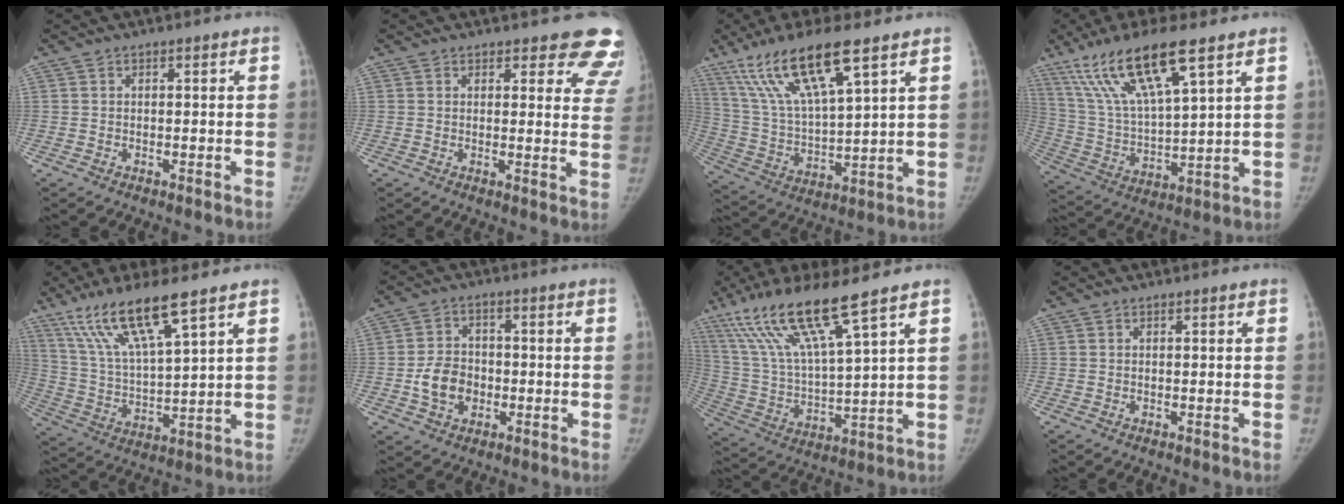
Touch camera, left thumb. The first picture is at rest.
{"total": 10.5, "force": [9.1, 4.0, 3.5], "torque": [0.020, -0.052, 0.071]}
{"total": 17.4, "force": [10.5, 3.8, 13.4], "torque": [-0.261, -0.034, 0.212]}
{"total": 17.7, "force": [10.6, 3.8, 13.7], "torque": [-0.269, -0.033, 0.212]}
{"total": 15.0, "force": [9.7, 2.3, 11.2], "torque": [-0.221, -0.038, 0.199]}
{"total": 7.8, "force": [-1.7, 6.1, 4.5], "torque": [-0.059, 0.015, -0.030]}
{"total": 17.4, "force": [11.0, 1.9, 13.4], "torque": [-0.270, -0.042, 0.217]}
{"total": 0.0}